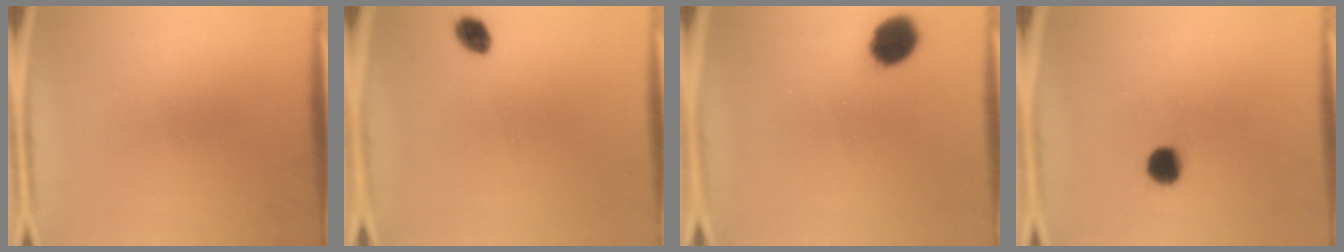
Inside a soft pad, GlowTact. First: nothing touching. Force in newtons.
{"total": 3.1}
{"total": 8.0}
{"total": 4.8}